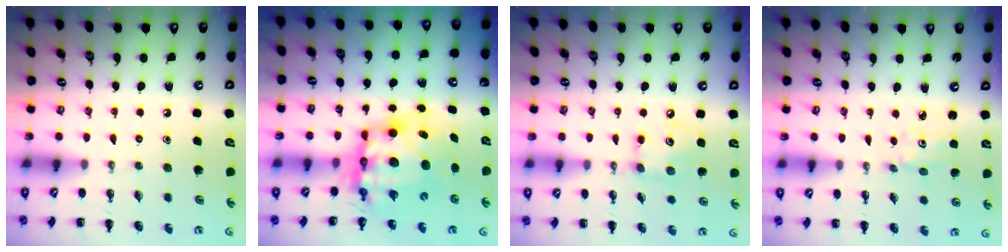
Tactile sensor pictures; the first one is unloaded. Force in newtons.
{"total": 10.2, "press": 9.9, "slide": 2.5}
{"total": 6.5, "press": 6.5, "slide": 0.5}
{"total": 1.5, "press": 1.5, "slide": 0.3}